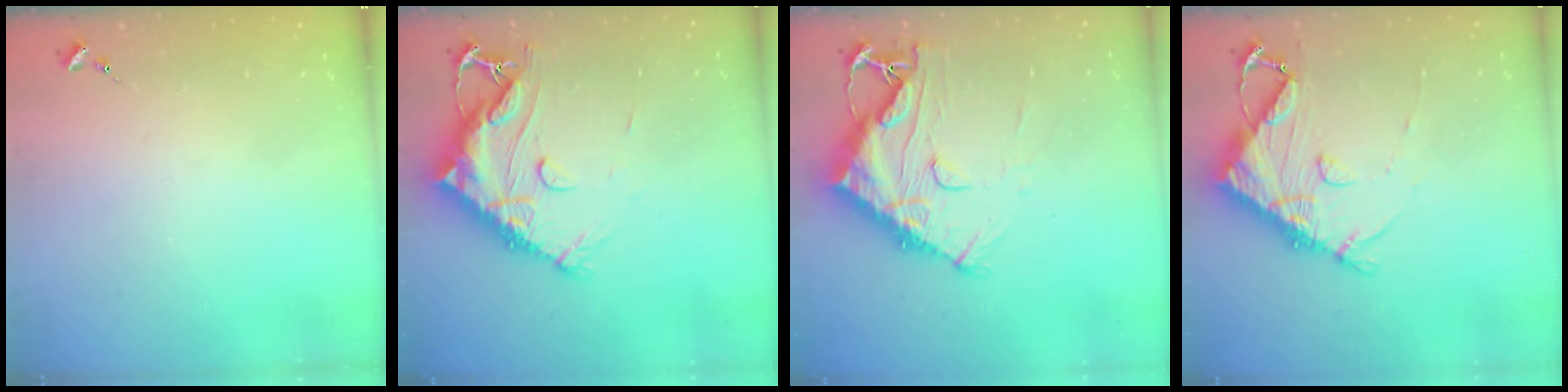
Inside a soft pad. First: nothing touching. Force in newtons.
{"total": 14.9, "press": 14.8, "slide": 1.4}
{"total": 14.7, "press": 14.6, "slide": 1.5}
{"total": 11.0, "press": 10.9, "slide": 1.4}